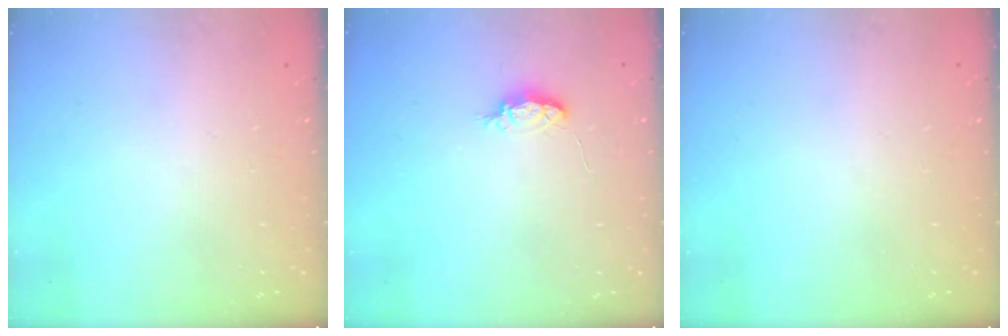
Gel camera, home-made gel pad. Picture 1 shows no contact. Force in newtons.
{"total": 3.5, "press": 3.5, "slide": 0.5}
{"total": 0.0}